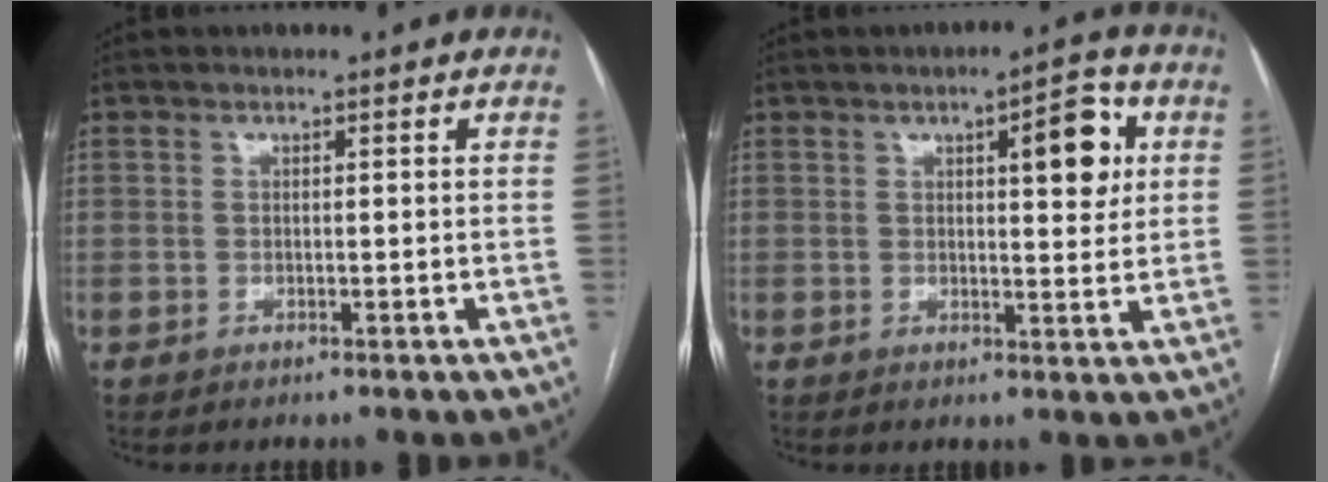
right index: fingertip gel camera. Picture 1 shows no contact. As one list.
[{"total": 7.6, "force": [2.4, 2.1, 6.8], "torque": [-0.089, 0.008, 0.029]}]